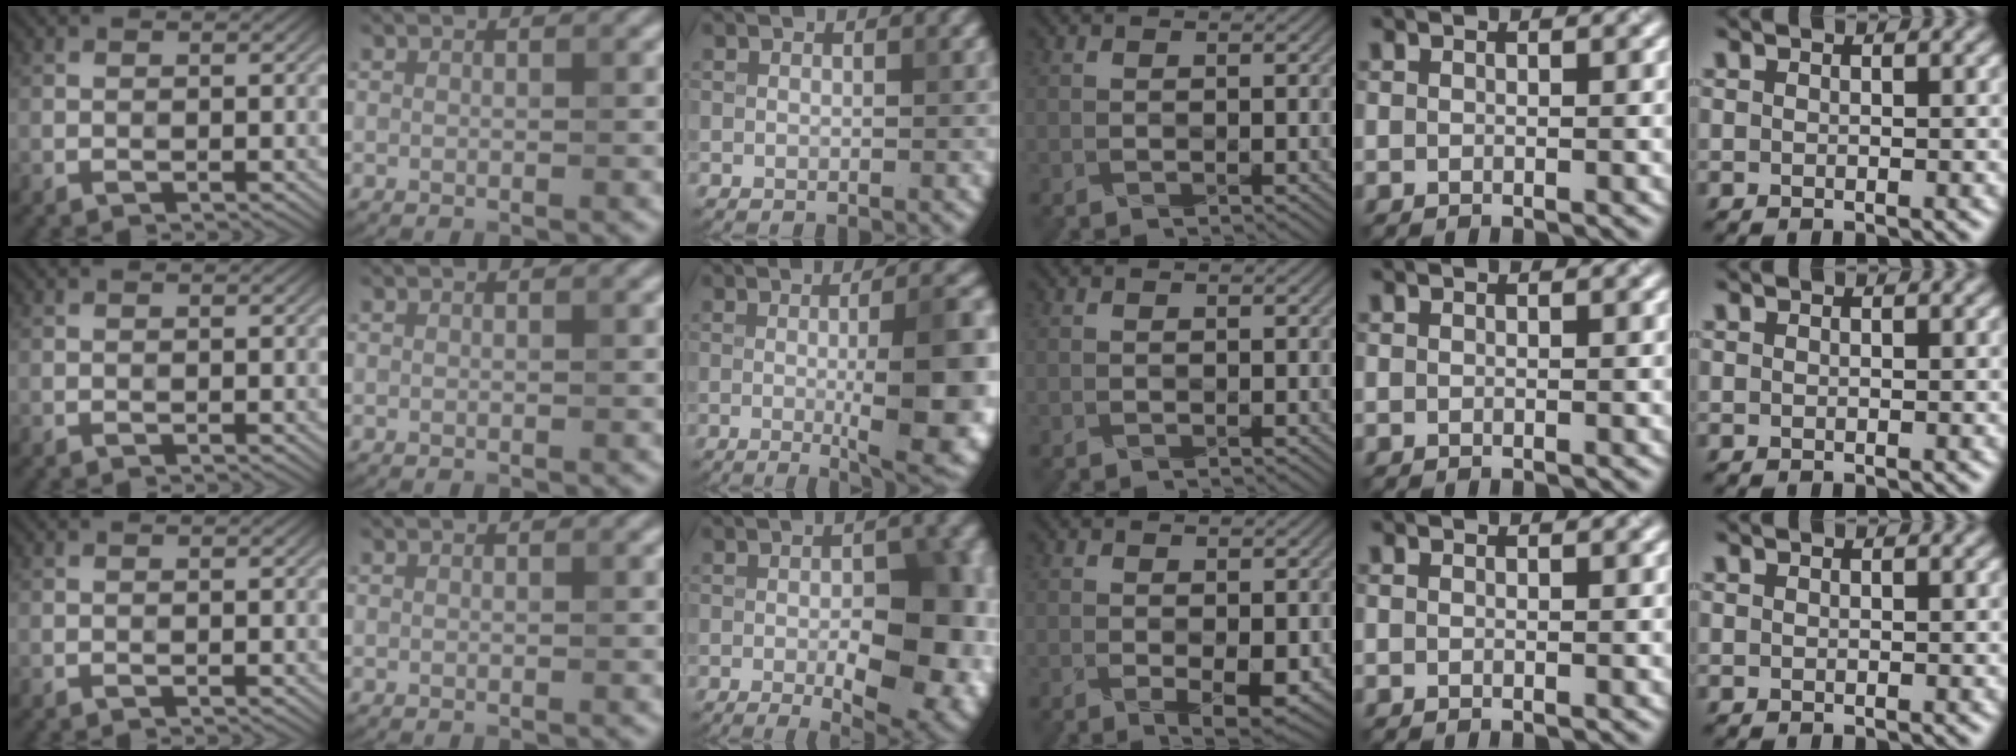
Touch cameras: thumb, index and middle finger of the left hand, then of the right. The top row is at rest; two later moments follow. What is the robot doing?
{"motion": "wrap", "object": "arm wrap"}